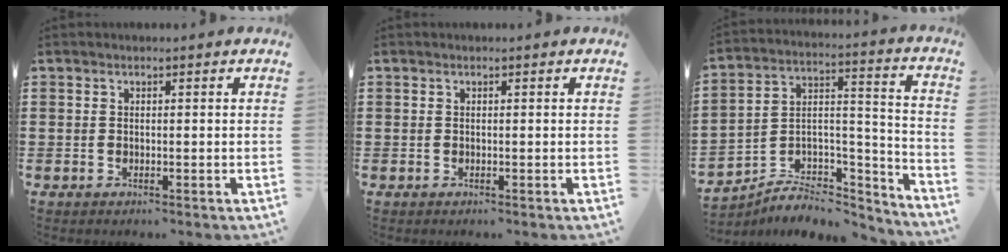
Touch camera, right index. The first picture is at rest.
{"total": 0.0}
{"total": 5.7, "force": [-4.8, 2.9, 1.1], "torque": [-0.018, 0.005, -0.092]}